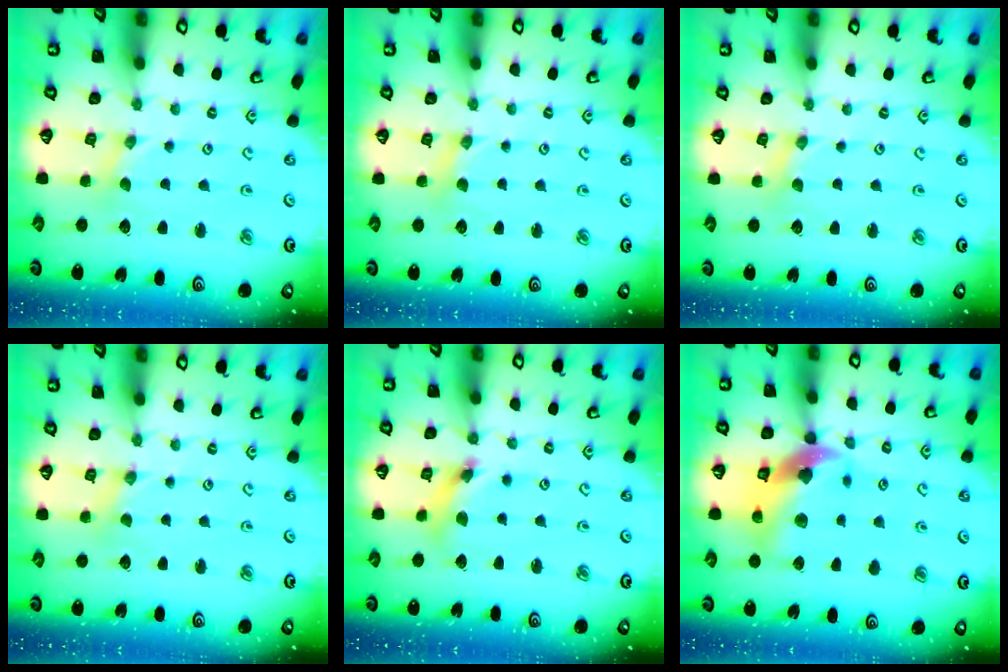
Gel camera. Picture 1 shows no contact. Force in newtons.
{"total": 3.6, "press": 3.6, "slide": 0.5}
{"total": 0.6, "press": 0.5, "slide": 0.1}
{"total": 1.5, "press": 1.5, "slide": 0.4}
{"total": 7.1, "press": 7.0, "slide": 0.8}
{"total": 13.0, "press": 12.9, "slide": 1.8}